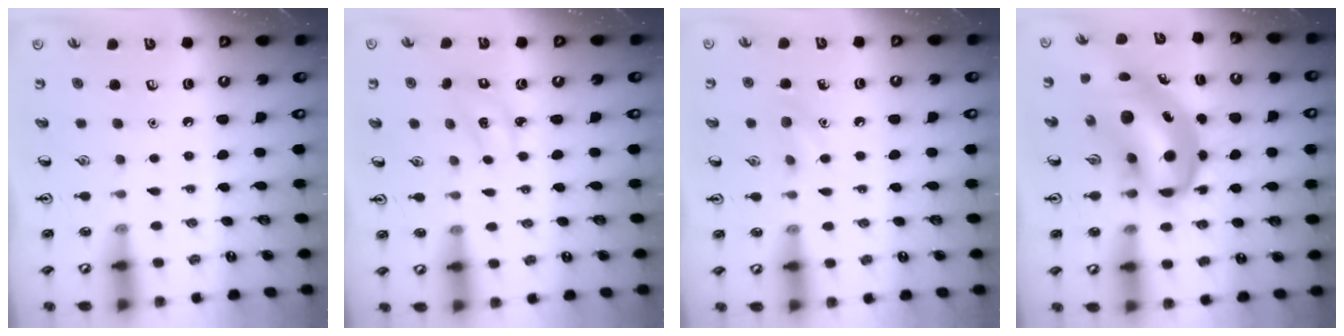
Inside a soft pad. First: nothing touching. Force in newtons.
{"total": 2.1, "press": 2.0, "slide": 0.7}
{"total": 6.8, "press": 6.6, "slide": 1.5}
{"total": 13.1, "press": 12.5, "slide": 3.9}